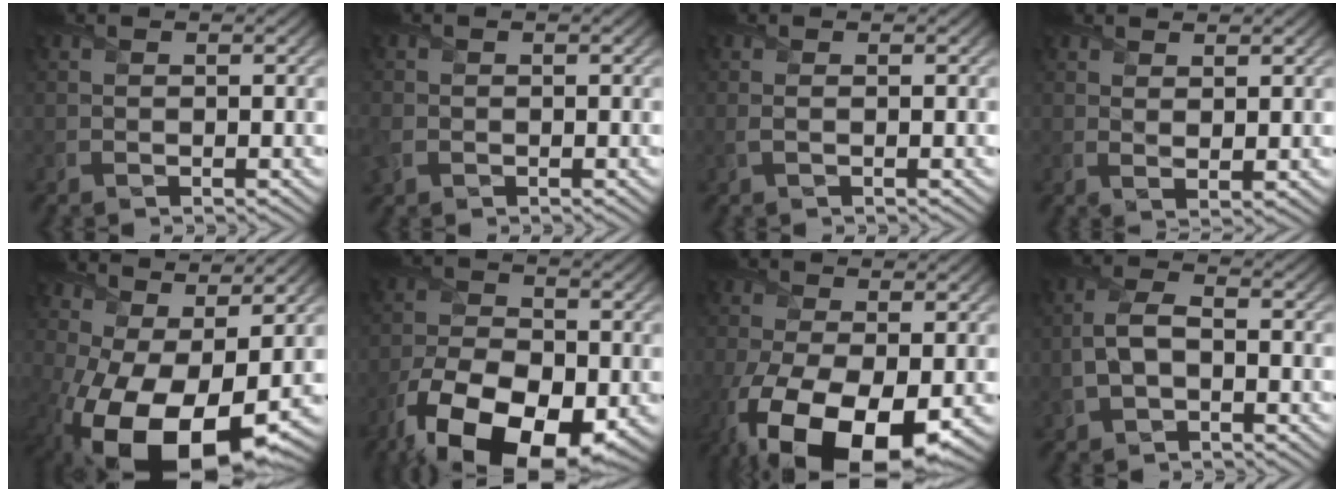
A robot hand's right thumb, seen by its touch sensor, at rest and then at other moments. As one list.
[{"total": 2.6, "force": [-0.9, 2.1, 1.1], "torque": [-0.043, -0.010, -0.024]}, {"total": 0.8, "force": [0.0, 0.2, 0.7], "torque": [-0.020, 0.000, 0.000]}, {"total": 1.9, "force": [1.4, 0.4, 1.2], "torque": [-0.026, -0.006, 0.031]}, {"total": 17.5, "force": [-3.4, 8.7, 14.8], "torque": [-0.277, -0.037, -0.035]}, {"total": 16.6, "force": [-8.5, 8.3, 11.5], "torque": [-0.232, -0.032, -0.149]}, {"total": 14.6, "force": [-6.0, 7.4, 11.0], "torque": [-0.232, -0.044, -0.093]}, {"total": 4.7, "force": [-0.9, 2.8, 3.7], "torque": [-0.093, 0.002, -0.020]}]